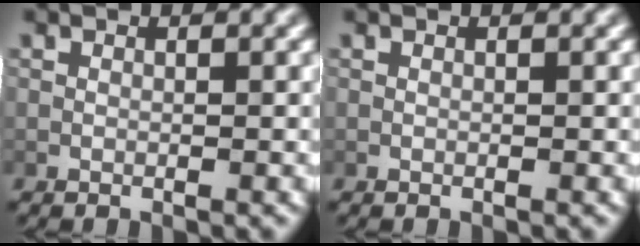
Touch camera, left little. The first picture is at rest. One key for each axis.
{"total": 0.0}